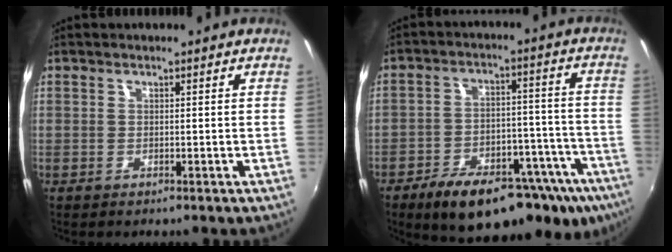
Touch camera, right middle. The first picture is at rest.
{"total": 24.2, "force": [-16.0, 9.7, 15.3], "torque": [-0.232, -0.021, -0.209]}